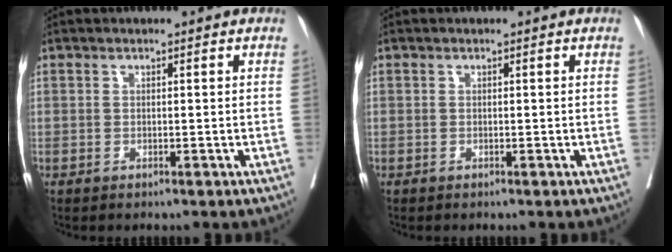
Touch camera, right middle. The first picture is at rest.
{"total": 0.0}